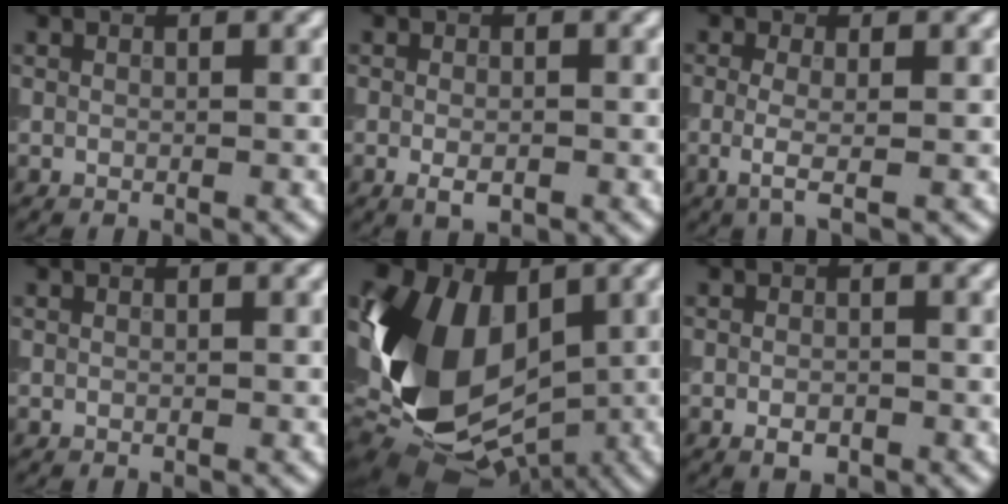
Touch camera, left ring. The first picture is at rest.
{"total": 1.7, "force": [-0.6, 0.9, 1.3], "torque": [-0.024, -0.004, -0.010]}
{"total": 2.3, "force": [-0.3, 0.6, 2.2], "torque": [-0.044, -0.007, -0.008]}
{"total": 0.0}
{"total": 16.2, "force": [-0.3, 11.4, 11.5], "torque": [-0.234, -0.013, -0.004]}
{"total": 1.4, "force": [-0.6, 0.8, 0.9], "torque": [-0.014, -0.002, -0.012]}